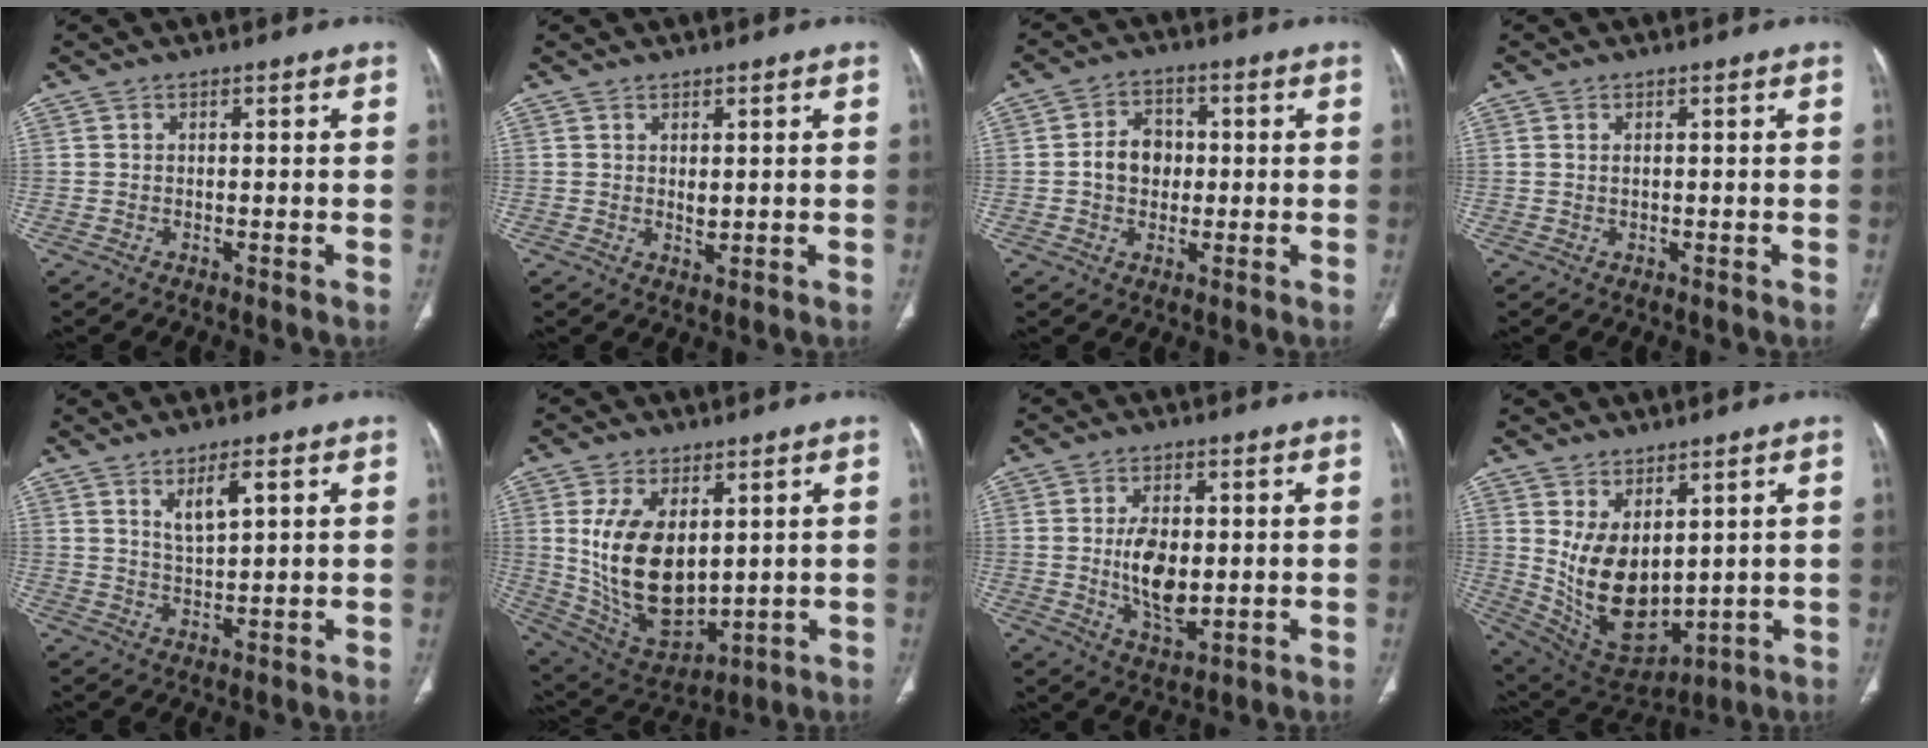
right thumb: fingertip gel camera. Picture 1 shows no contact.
{"total": 1.7, "force": [0.7, 0.9, 1.2], "torque": [-0.018, -0.009, 0.017]}
{"total": 6.6, "force": [0.0, 5.3, 4.0], "torque": [-0.042, 0.013, -0.005]}
{"total": 0.6, "force": [0.2, 0.3, 0.5], "torque": [-0.012, 0.001, 0.006]}
{"total": 5.5, "force": [2.6, 1.7, 4.5], "torque": [-0.079, -0.019, 0.052]}
{"total": 17.1, "force": [2.7, 10.0, 13.6], "torque": [-0.229, -0.018, 0.080]}
{"total": 9.7, "force": [0.1, 5.3, 8.2], "torque": [-0.132, -0.012, 0.011]}
{"total": 13.9, "force": [2.6, 8.3, 10.8], "torque": [-0.171, -0.029, 0.084]}